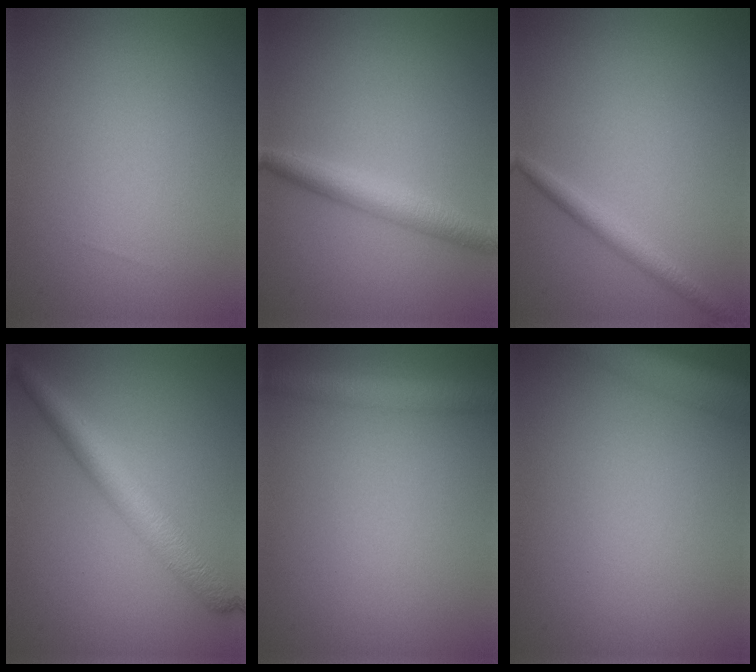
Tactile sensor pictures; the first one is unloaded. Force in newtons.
{"total": 3.1, "press": 3.1, "slide": 0.0}
{"total": 1.8, "press": 1.8, "slide": 0.1}
{"total": 4.5, "press": 4.5, "slide": 0.1}
{"total": 2.7, "press": 2.7, "slide": 0.1}
{"total": 4.9, "press": 4.9, "slide": 0.3}